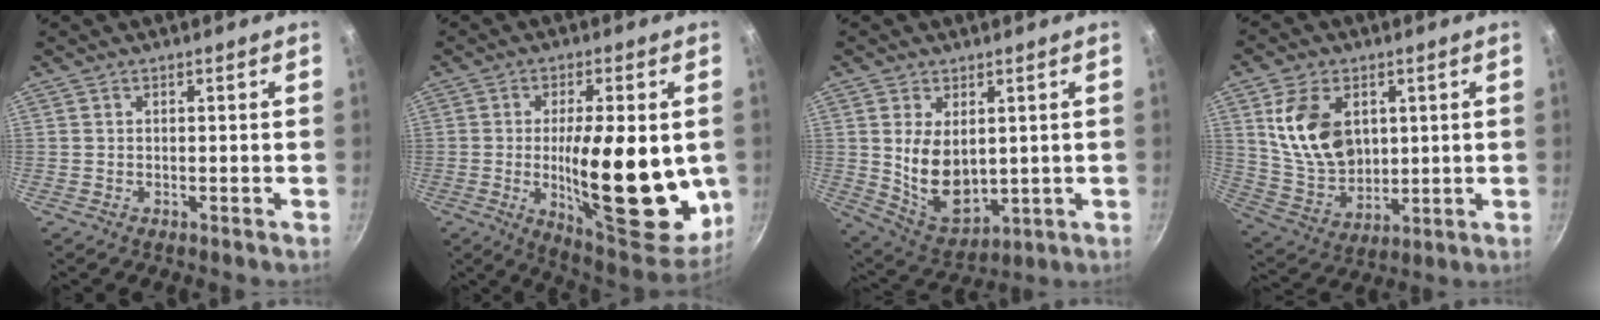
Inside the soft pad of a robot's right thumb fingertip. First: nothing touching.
{"total": 23.4, "force": [-1.7, 8.7, 21.7], "torque": [-0.291, -0.020, -0.017]}
{"total": 11.3, "force": [1.6, 7.1, 8.7], "torque": [-0.134, -0.026, 0.054]}
{"total": 14.6, "force": [3.8, 10.2, 9.8], "torque": [-0.157, -0.023, 0.085]}